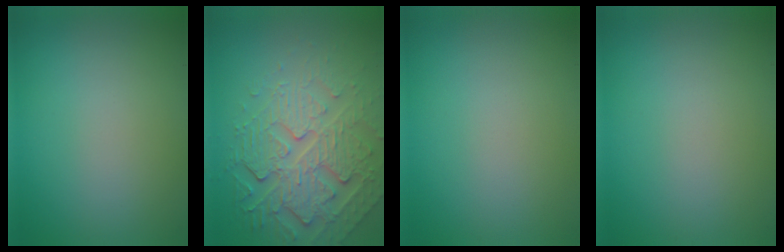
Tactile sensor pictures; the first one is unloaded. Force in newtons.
{"total": 6.7, "press": 5.0, "slide": 4.5}
{"total": 0.0}
{"total": 0.0}